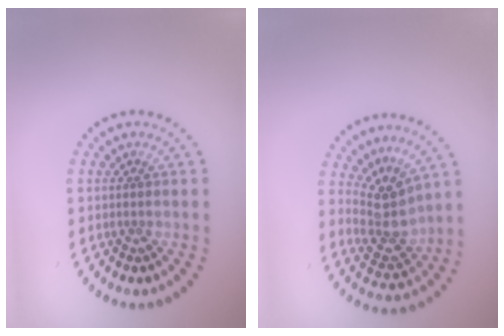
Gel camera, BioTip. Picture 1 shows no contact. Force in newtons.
{"total": 3.6, "press": 2.8, "slide": 2.3}